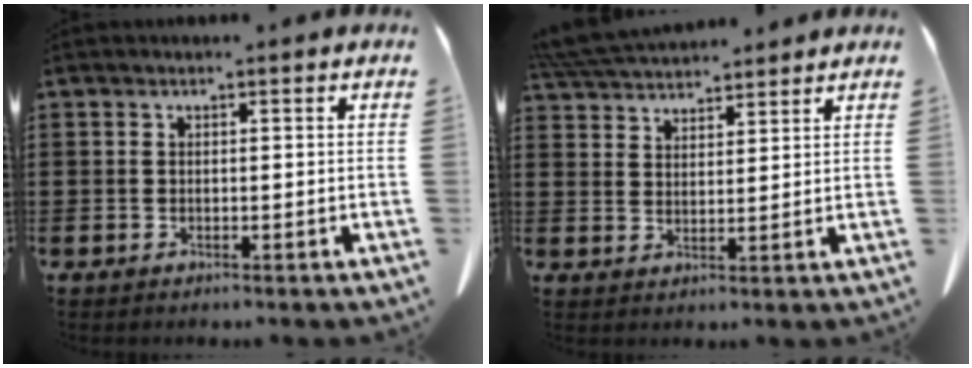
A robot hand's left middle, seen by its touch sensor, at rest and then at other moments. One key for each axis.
{"total": 6.1, "fx": 5.8, "fy": 1.0, "fz": 1.3, "tx": -0.045, "ty": -0.015, "tz": 0.111}